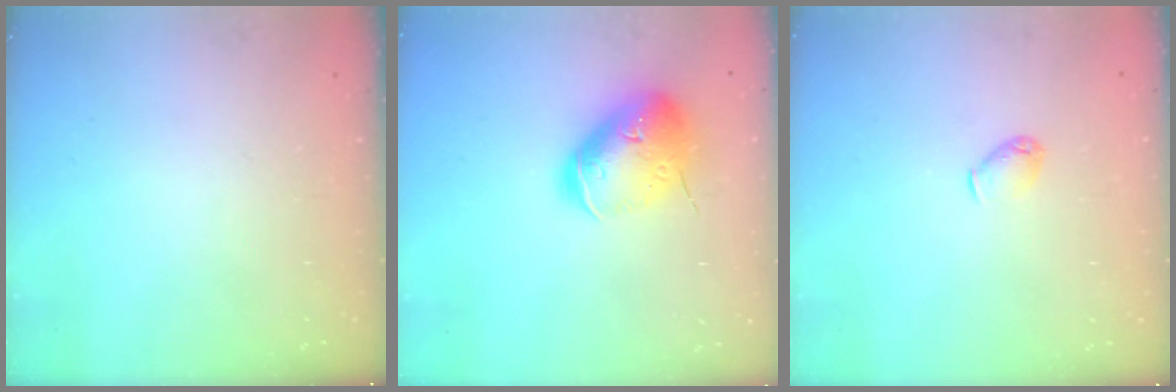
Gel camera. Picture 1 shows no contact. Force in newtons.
{"total": 18.4, "press": 18.2, "slide": 2.8}
{"total": 3.9, "press": 3.8, "slide": 0.7}